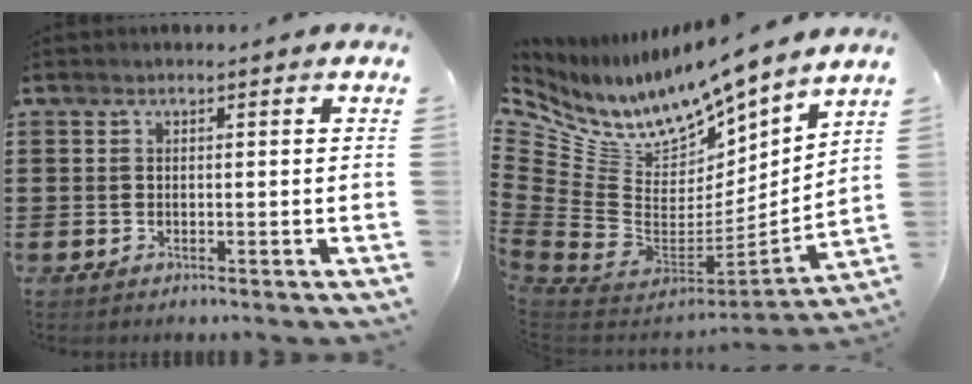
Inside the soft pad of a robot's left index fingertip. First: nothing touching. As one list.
[{"total": 9.8, "force": [8.6, 4.0, 2.5], "torque": [-0.108, -0.092, 0.153]}]